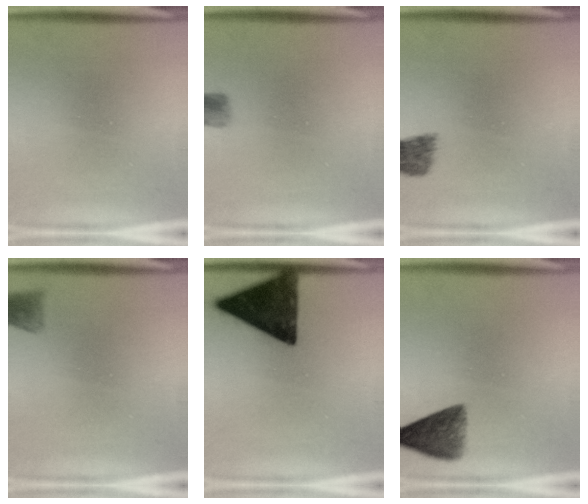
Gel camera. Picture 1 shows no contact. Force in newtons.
{"total": 2.4}
{"total": 2.3}
{"total": 2.0}
{"total": 13.4}
{"total": 6.1}